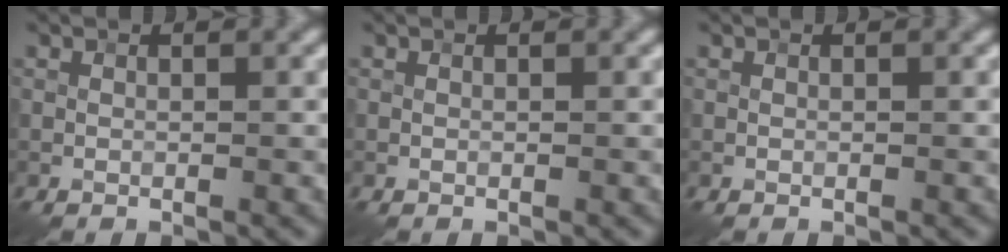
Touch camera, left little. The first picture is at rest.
{"total": 0.0}
{"total": 0.0}